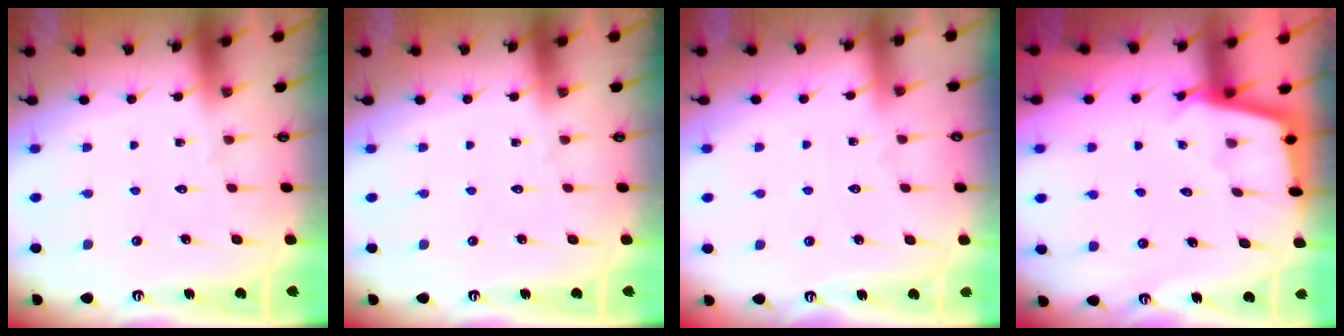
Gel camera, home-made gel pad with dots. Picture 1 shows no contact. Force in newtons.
{"total": 0.0}
{"total": 2.4, "press": 2.4, "slide": 0.4}
{"total": 2.5, "press": 2.5, "slide": 0.2}